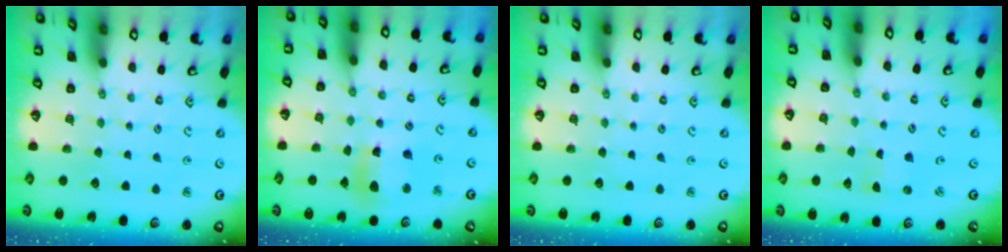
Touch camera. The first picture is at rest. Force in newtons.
{"total": 11.4, "press": 11.3, "slide": 2.0}
{"total": 0.0}
{"total": 0.0}